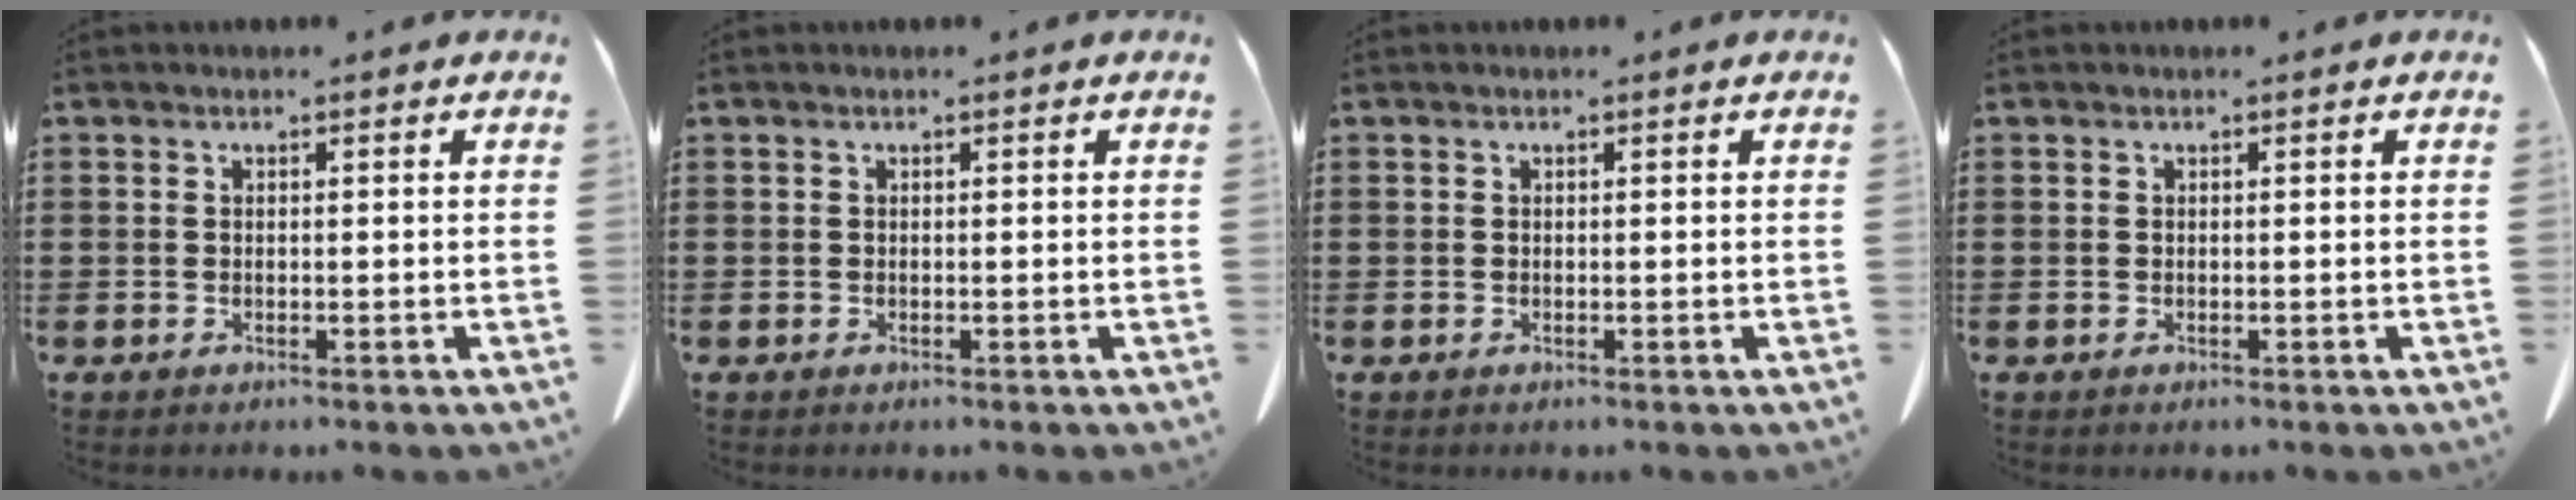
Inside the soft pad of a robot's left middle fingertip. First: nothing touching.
{"total": 0.0}
{"total": 0.0}
{"total": 0.0}